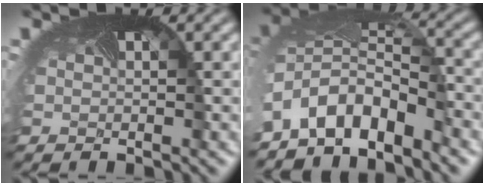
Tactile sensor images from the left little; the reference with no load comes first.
{"total": 7.7, "force": [-4.4, 3.9, 5.0], "torque": [-0.096, -0.009, -0.088]}